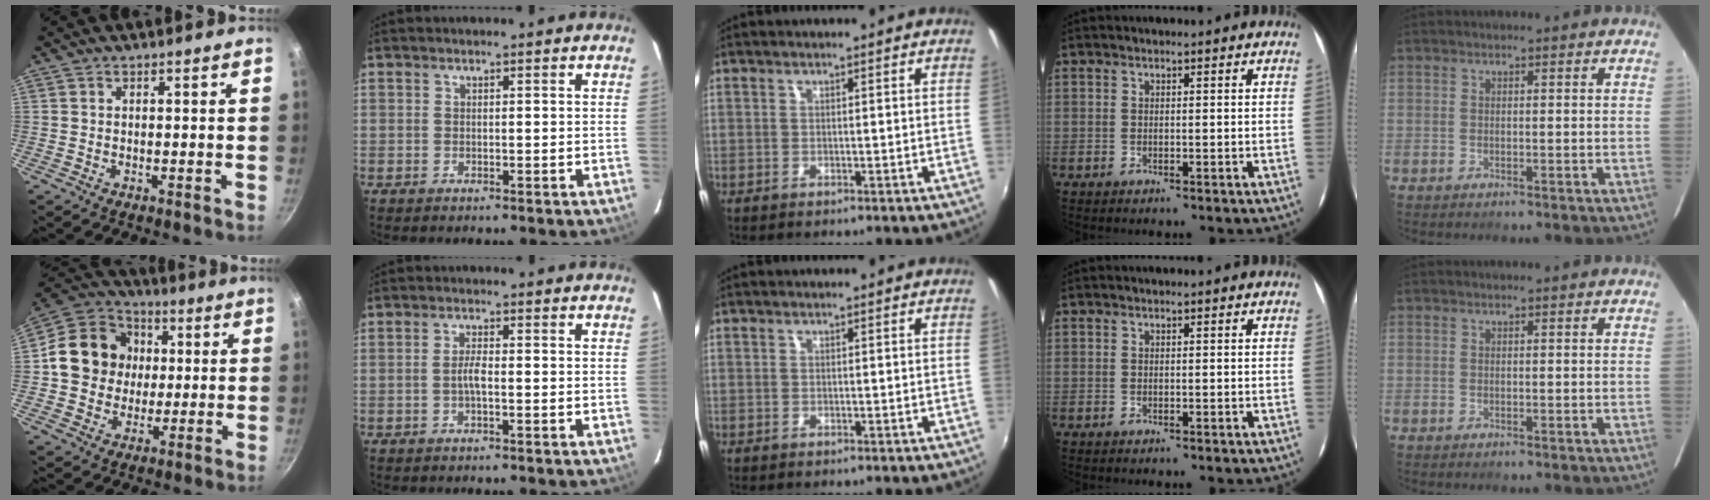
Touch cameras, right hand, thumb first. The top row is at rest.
{"thumb": {"total": 15.3, "force": [1.2, 13.5, 7.0], "torque": [-0.092, 0.021, 0.009]}, "index": {"total": 2.2, "force": [-0.7, 0.3, 2.0], "torque": [-0.042, 0.004, -0.015]}}